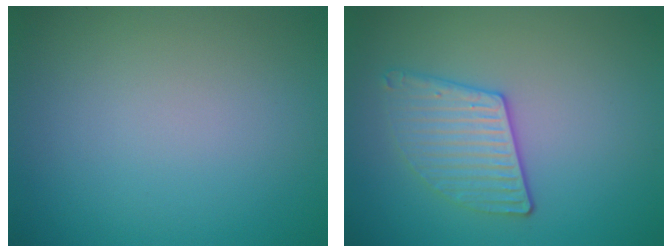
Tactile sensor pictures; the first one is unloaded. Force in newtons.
{"total": 3.0, "press": 2.9, "slide": 0.7}